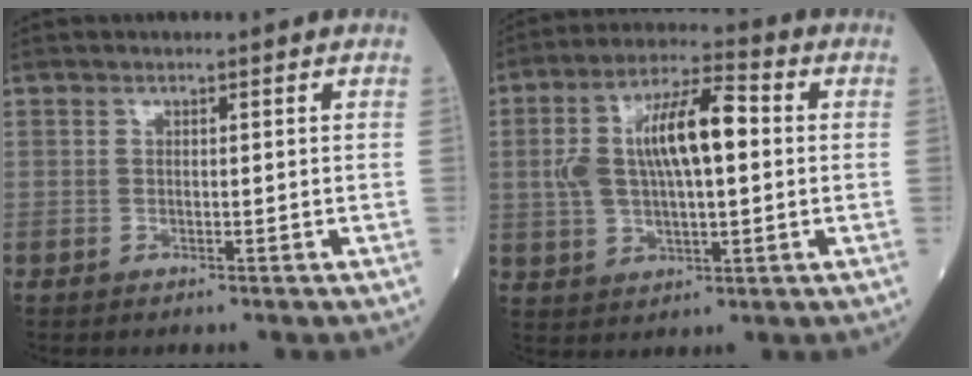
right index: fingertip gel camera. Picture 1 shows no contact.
{"total": 12.0, "force": [1.5, 4.1, 11.2], "torque": [-0.222, 0.030, 0.025]}